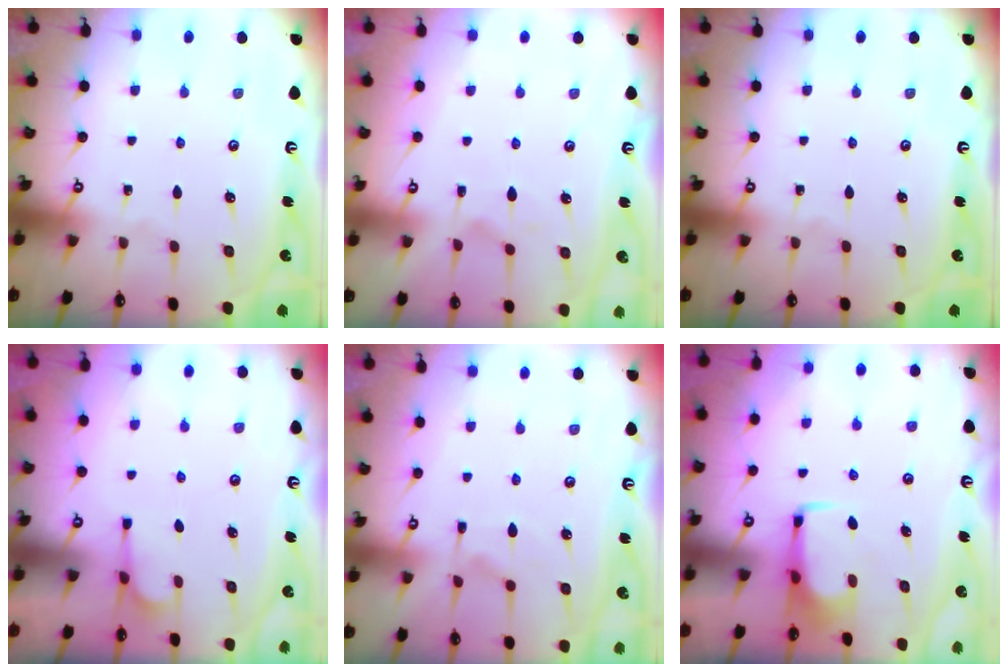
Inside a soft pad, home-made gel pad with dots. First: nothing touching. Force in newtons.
{"total": 4.0, "press": 3.7, "slide": 1.3}
{"total": 0.0}
{"total": 4.4, "press": 4.2, "slide": 1.2}
{"total": 6.2, "press": 6.1, "slide": 1.4}
{"total": 1.0, "press": 0.9, "slide": 0.4}